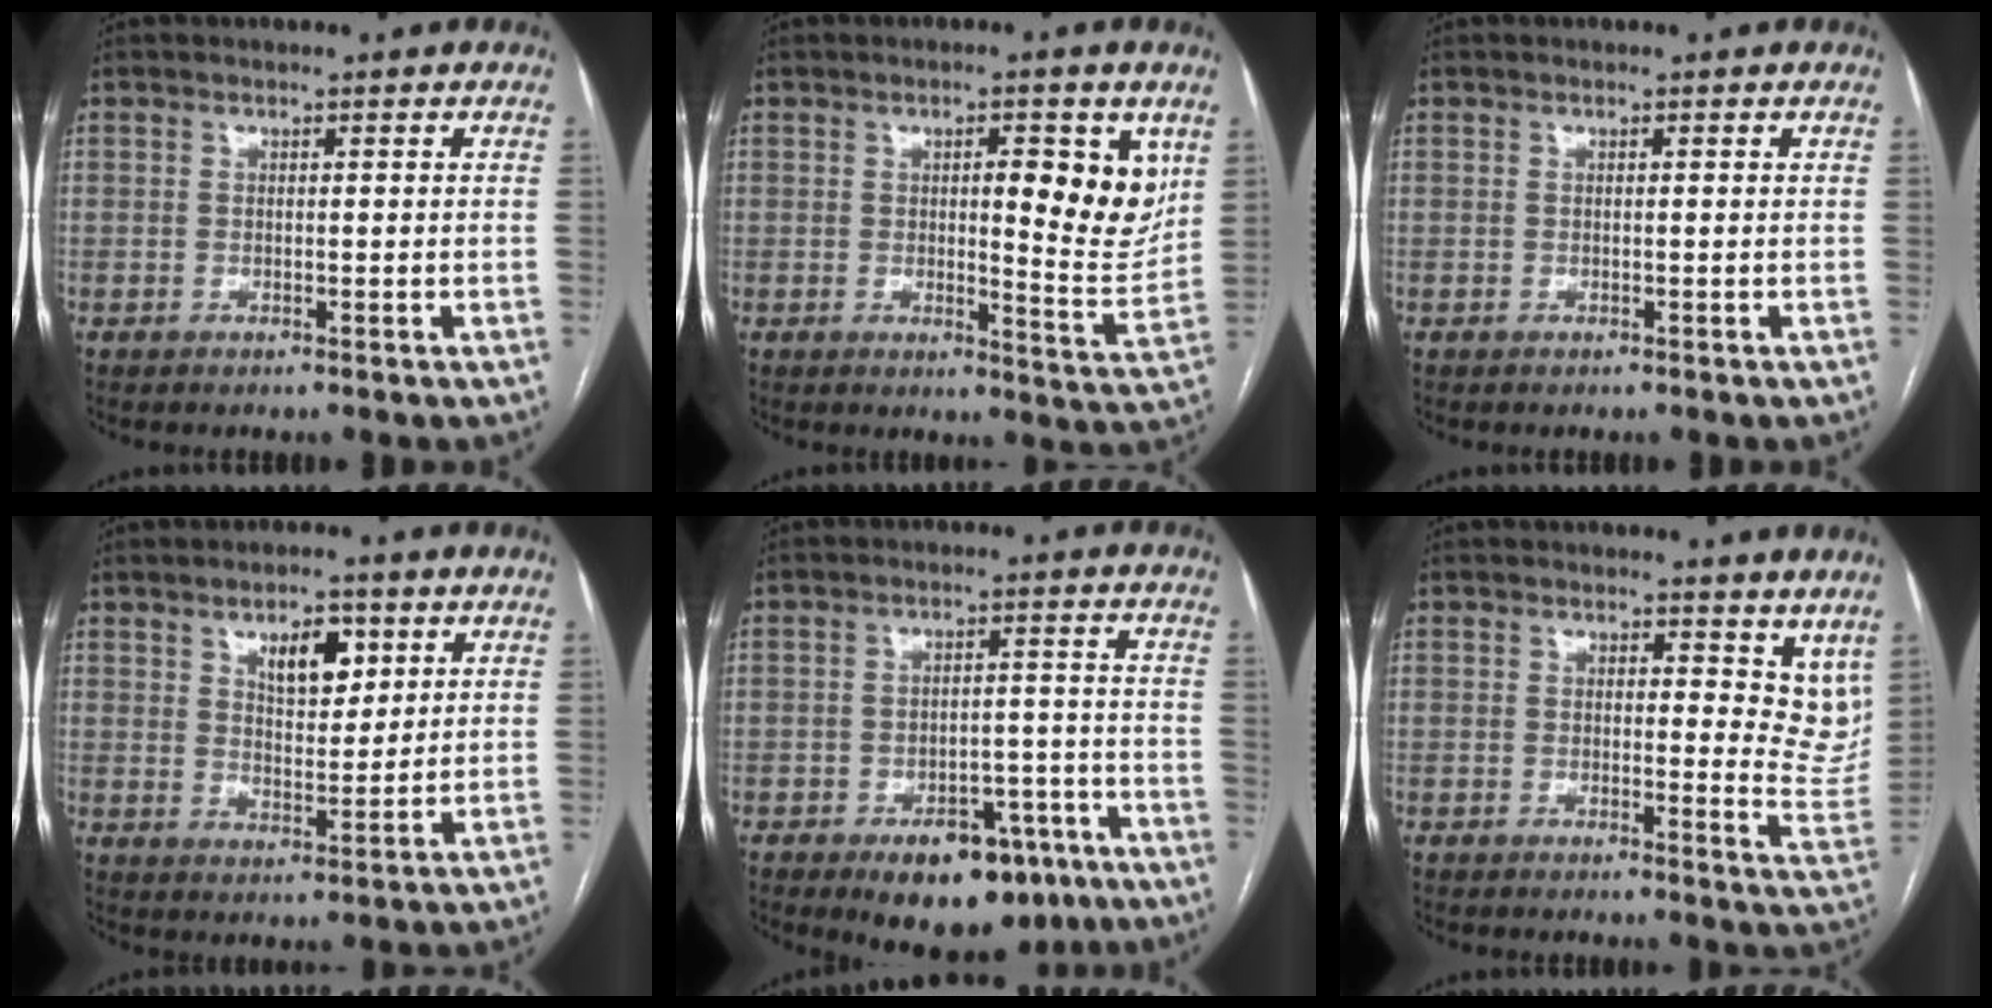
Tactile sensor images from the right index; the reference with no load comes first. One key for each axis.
{"total": 9.8, "fx": 2.8, "fy": 2.6, "fz": 9.0, "tx": -0.114, "ty": -0.003, "tz": 0.036}
{"total": 0.0}
{"total": 6.7, "fx": 3.2, "fy": 3.0, "fz": 5.1, "tx": -0.082, "ty": 0.001, "tz": 0.057}
{"total": 11.7, "fx": -7.6, "fy": 5.9, "fz": 6.6, "tx": -0.069, "ty": 0.017, "tz": -0.104}
{"total": 8.4, "fx": 6.8, "fy": 3.6, "fz": 3.4, "tx": -0.012, "ty": -0.032, "tz": 0.060}